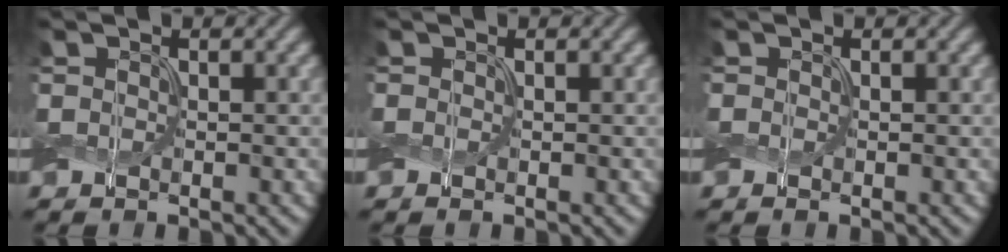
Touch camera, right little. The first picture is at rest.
{"total": 0.0}
{"total": 0.0}